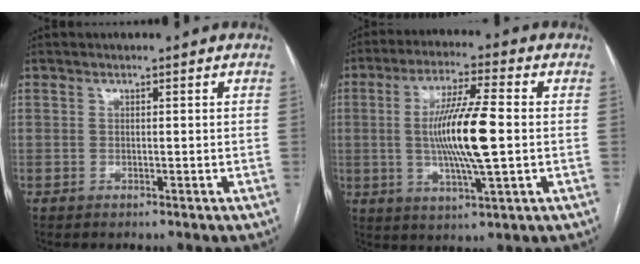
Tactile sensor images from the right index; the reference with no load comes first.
{"total": 12.2, "force": [-0.2, 0.7, 12.1], "torque": [-0.233, -0.005, -0.005]}